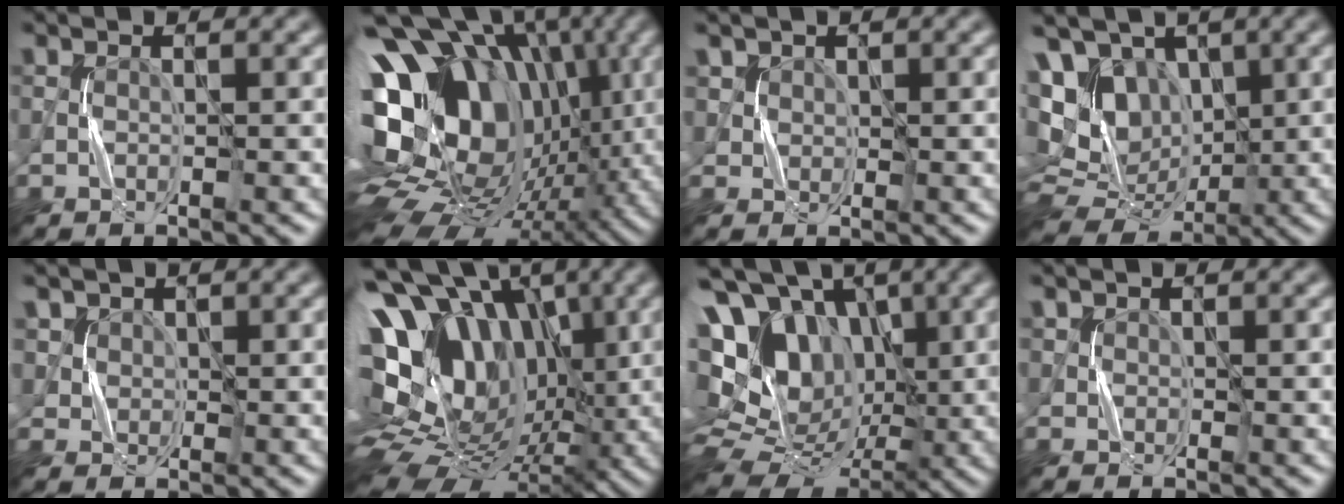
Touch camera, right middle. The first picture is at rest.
{"total": 21.0, "force": [2.3, 14.0, 15.5], "torque": [-0.280, 0.014, 0.041]}
{"total": 2.3, "force": [1.3, 1.8, 0.5], "torque": [-0.020, -0.009, 0.036]}
{"total": 15.2, "force": [3.7, 11.9, 8.7], "torque": [-0.182, 0.023, 0.052]}
{"total": 3.5, "force": [2.0, 2.7, 1.0], "torque": [-0.036, -0.009, 0.047]}
{"total": 18.9, "force": [3.6, 13.1, 13.1], "torque": [-0.248, 0.020, 0.089]}
{"total": 18.1, "force": [4.7, 13.8, 10.8], "torque": [-0.221, 0.041, 0.080]}
{"total": 0.9, "force": [0.5, 0.8, 0.2], "torque": [-0.002, -0.002, 0.009]}